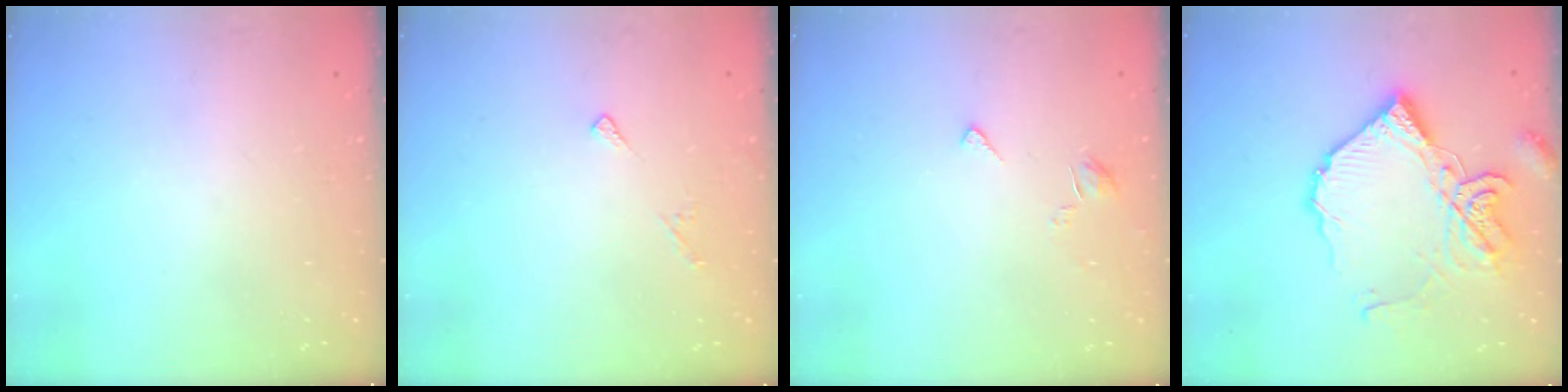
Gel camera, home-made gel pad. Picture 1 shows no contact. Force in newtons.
{"total": 5.8, "press": 5.7, "slide": 0.6}
{"total": 2.7, "press": 2.7, "slide": 0.5}
{"total": 17.0, "press": 16.8, "slide": 2.1}